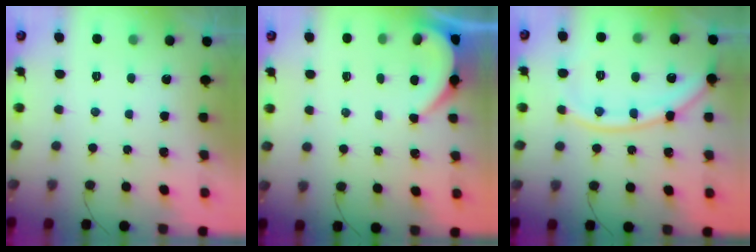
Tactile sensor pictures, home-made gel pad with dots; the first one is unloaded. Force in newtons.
{"total": 2.3, "press": 2.3, "slide": 0.2}
{"total": 13.0, "press": 12.9, "slide": 1.6}